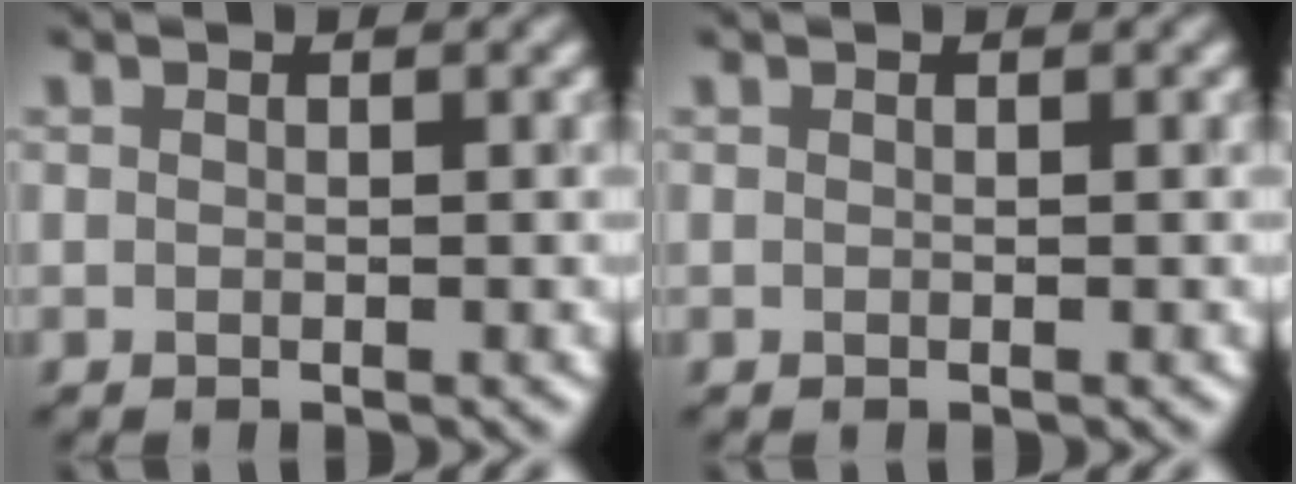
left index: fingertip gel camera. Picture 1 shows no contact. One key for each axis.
{"total": 0.0}